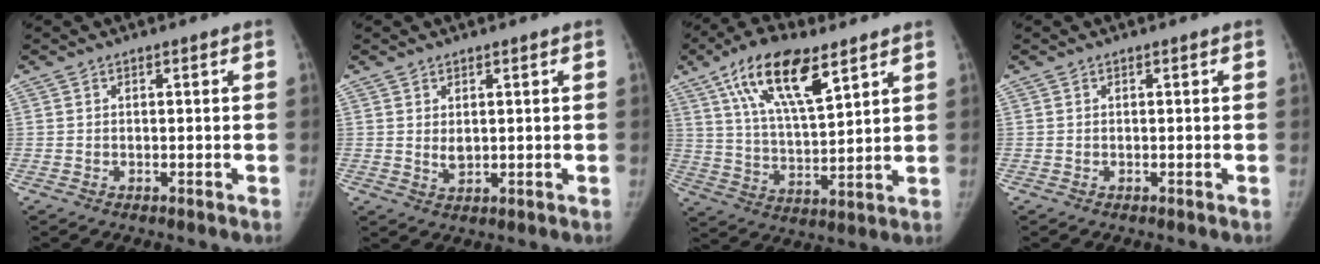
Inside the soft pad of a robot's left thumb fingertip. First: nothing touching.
{"total": 2.2, "force": [0.6, 1.4, 1.5], "torque": [-0.020, -0.011, 0.017]}
{"total": 16.6, "force": [9.2, 6.1, 12.4], "torque": [-0.200, -0.030, 0.169]}
{"total": 0.0}